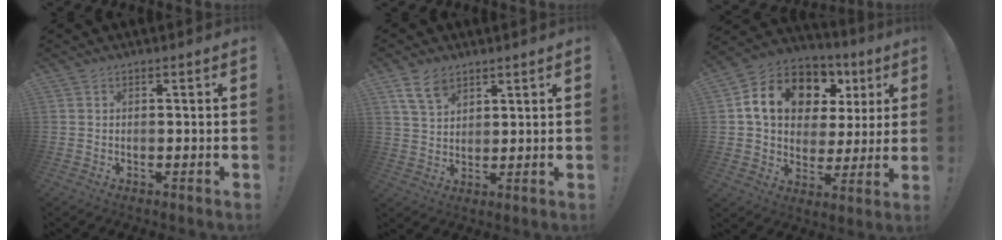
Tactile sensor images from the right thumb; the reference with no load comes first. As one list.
[{"total": 7.6, "force": [5.0, 4.3, 3.8], "torque": [-0.074, -0.013, 0.097]}, {"total": 16.9, "force": [7.4, 11.6, 9.8], "torque": [-0.165, -0.029, 0.146]}]